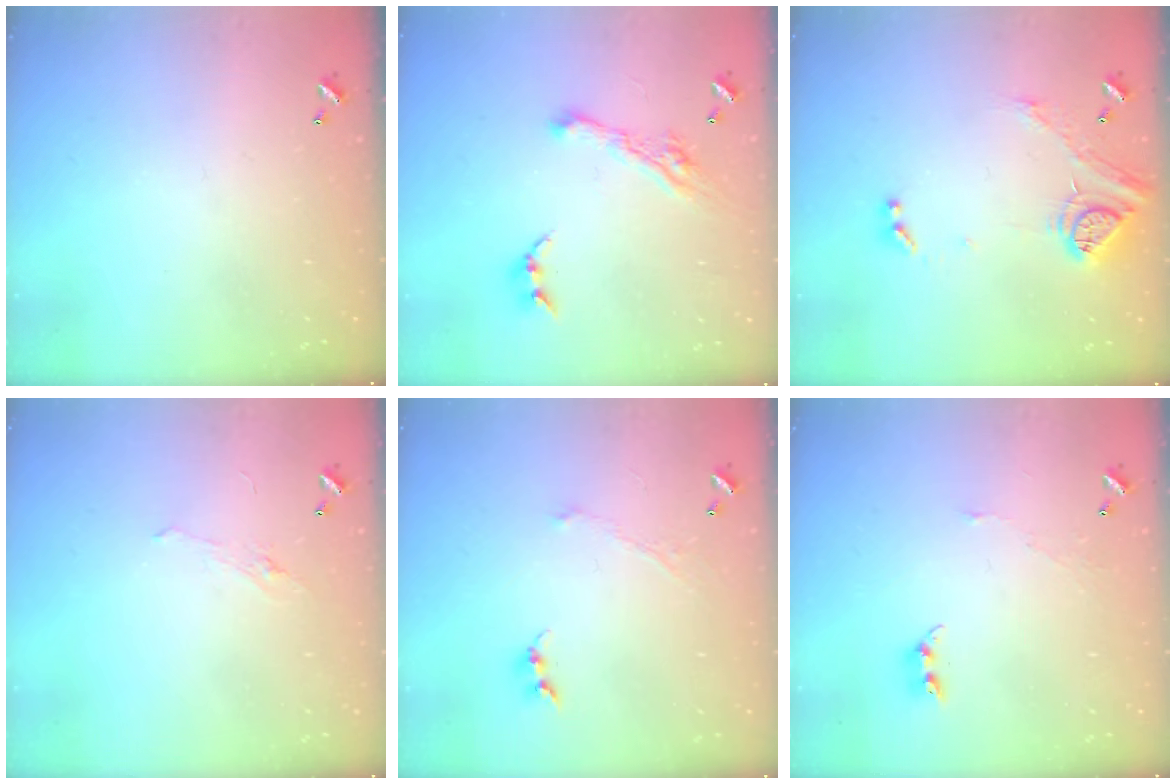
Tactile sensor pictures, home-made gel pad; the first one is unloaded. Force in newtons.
{"total": 7.7, "press": 7.7, "slide": 1.0}
{"total": 15.6, "press": 15.6, "slide": 1.1}
{"total": 2.2, "press": 2.1, "slide": 0.8}
{"total": 1.0, "press": 0.9, "slide": 0.4}
{"total": 4.6, "press": 4.6, "slide": 0.5}